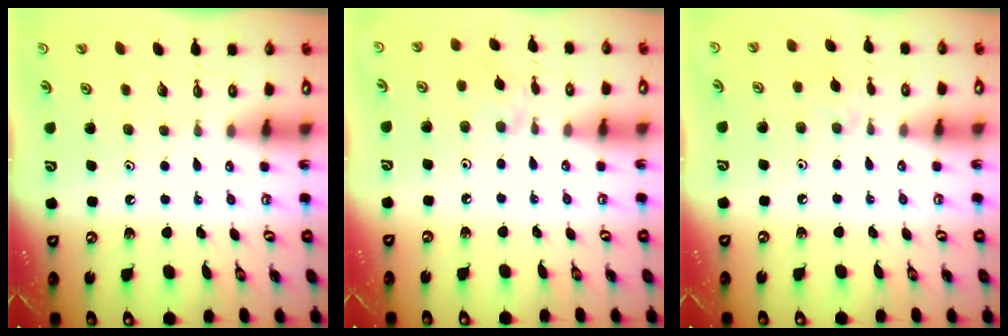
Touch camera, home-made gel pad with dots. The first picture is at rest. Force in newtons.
{"total": 2.1, "press": 2.1, "slide": 0.4}
{"total": 3.2, "press": 3.1, "slide": 0.5}